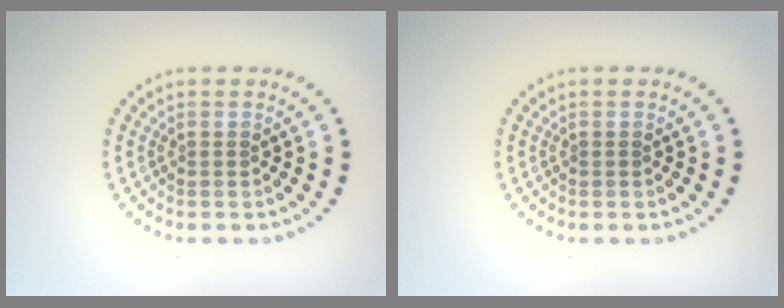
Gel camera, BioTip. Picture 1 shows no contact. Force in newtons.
{"total": 0.0}